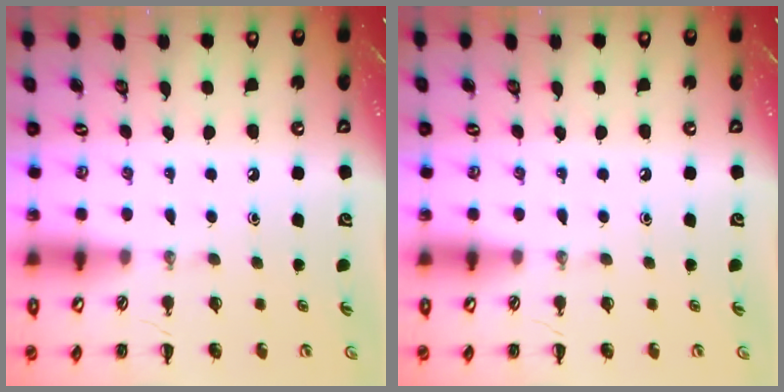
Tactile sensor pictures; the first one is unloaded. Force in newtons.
{"total": 0.0}